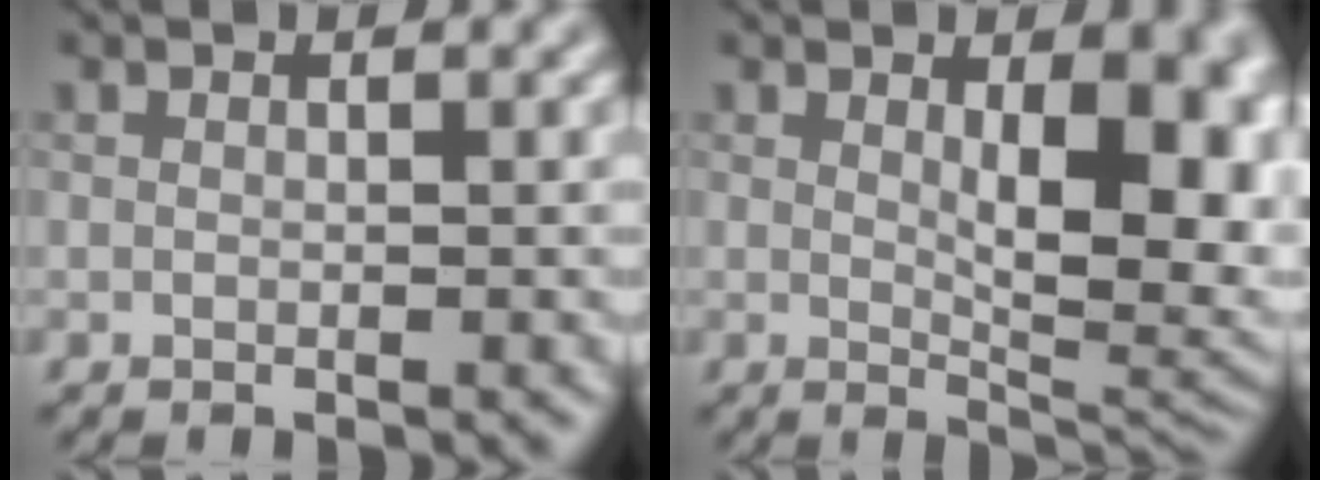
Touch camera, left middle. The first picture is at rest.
{"total": 8.7, "force": [1.4, 3.6, 7.9], "torque": [-0.103, -0.008, 0.032]}